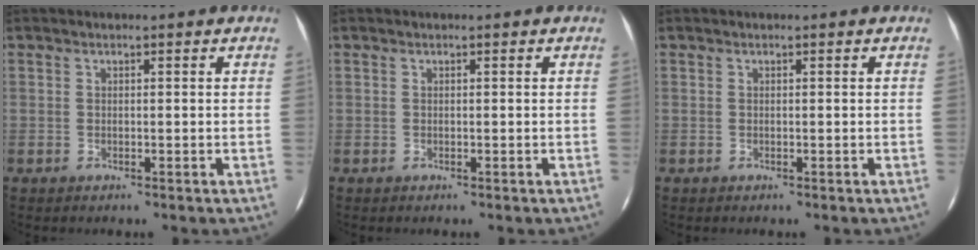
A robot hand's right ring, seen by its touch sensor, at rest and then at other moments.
{"total": 0.0}
{"total": 0.0}